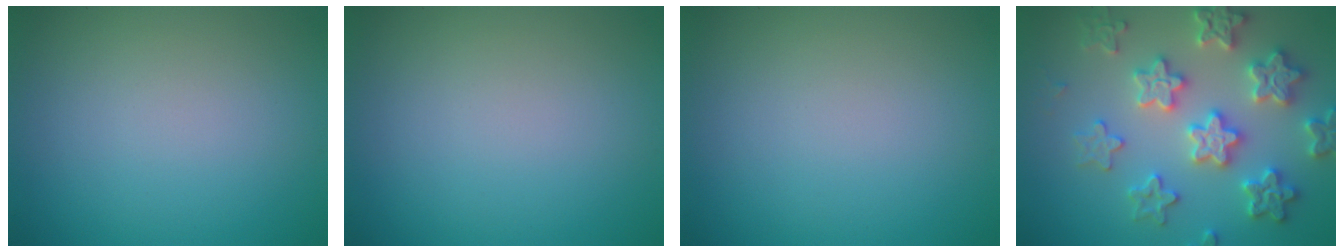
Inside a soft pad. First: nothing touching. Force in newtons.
{"total": 0.0}
{"total": 0.0}
{"total": 6.1, "press": 6.0, "slide": 1.3}